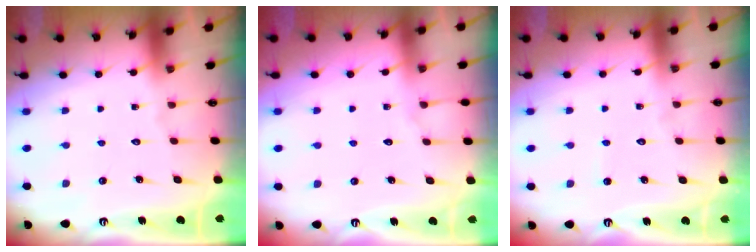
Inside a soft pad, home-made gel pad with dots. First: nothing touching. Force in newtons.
{"total": 2.6, "press": 2.6, "slide": 0.4}
{"total": 2.9, "press": 2.9, "slide": 0.3}